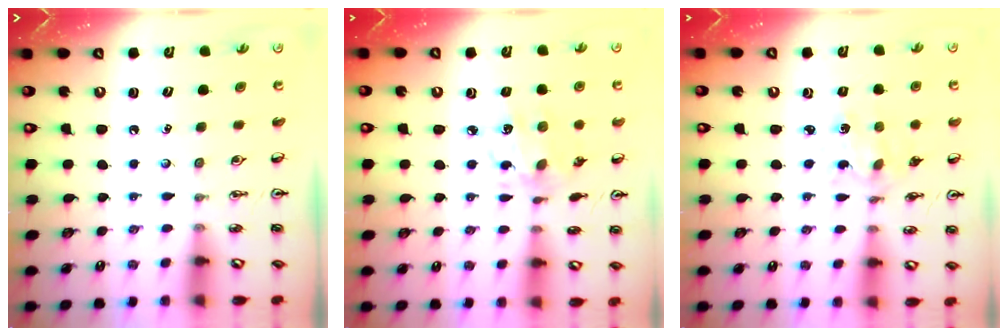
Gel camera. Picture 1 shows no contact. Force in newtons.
{"total": 7.8, "press": 7.8, "slide": 0.5}
{"total": 1.6, "press": 1.6, "slide": 0.1}